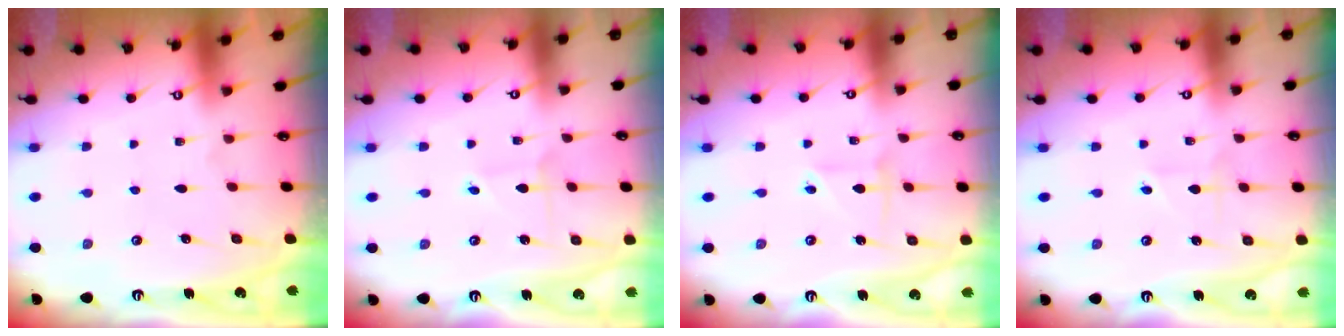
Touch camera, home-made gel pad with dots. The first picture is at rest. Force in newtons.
{"total": 3.1, "press": 3.1, "slide": 0.1}
{"total": 2.6, "press": 2.6, "slide": 0.5}
{"total": 1.9, "press": 1.9, "slide": 0.2}